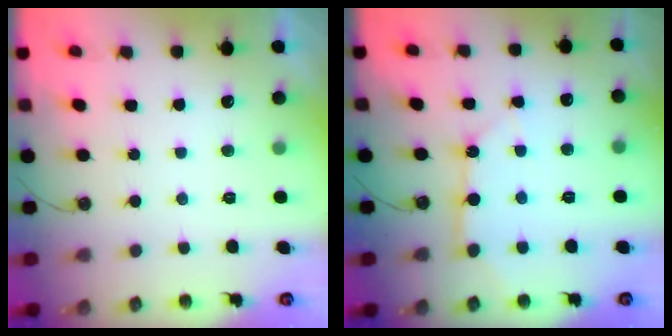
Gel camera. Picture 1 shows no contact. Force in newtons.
{"total": 7.0, "press": 7.0, "slide": 0.8}